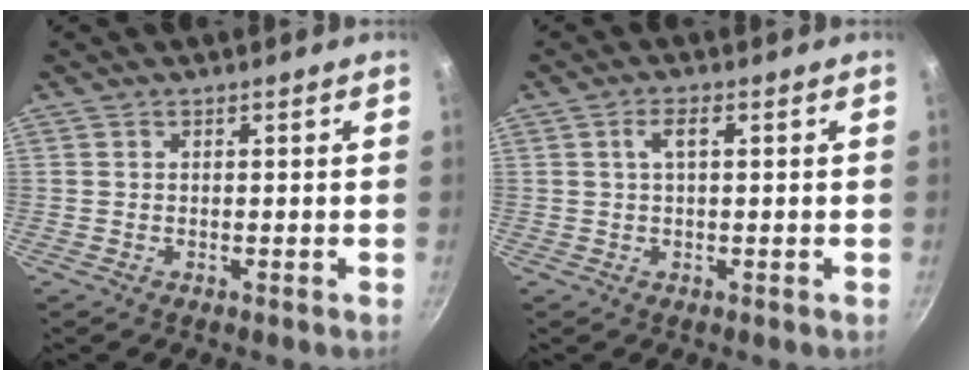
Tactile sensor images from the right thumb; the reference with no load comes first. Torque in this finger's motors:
{"motor_torque": [0.40, 0.80, 0.70, -0.39, 0.04]}